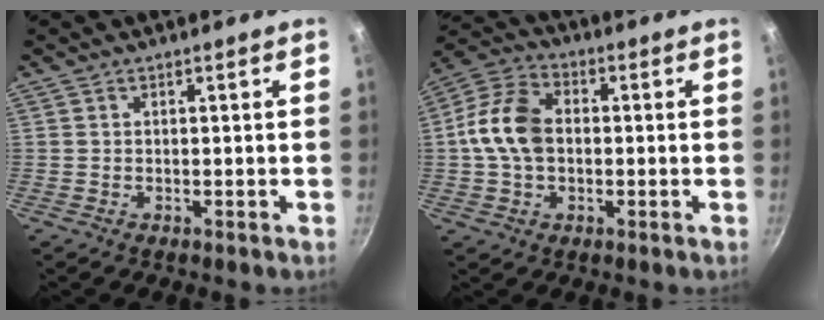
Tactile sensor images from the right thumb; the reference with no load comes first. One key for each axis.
{"total": 11.6, "fx": 0.1, "fy": 8.1, "fz": 8.2, "tx": -0.143, "ty": 0.025, "tz": -0.013}